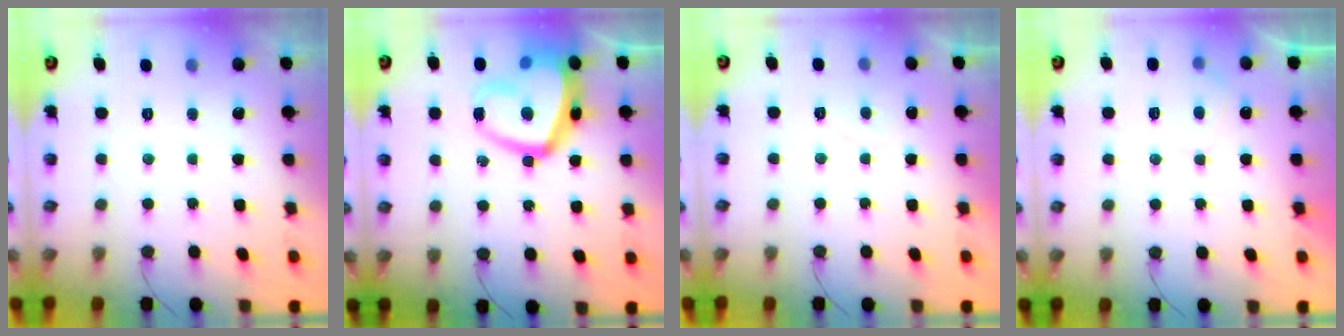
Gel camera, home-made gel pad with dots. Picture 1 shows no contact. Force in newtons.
{"total": 21.7, "press": 21.6, "slide": 1.9}
{"total": 0.9, "press": 0.7, "slide": 0.6}
{"total": 2.7, "press": 2.6, "slide": 0.8}